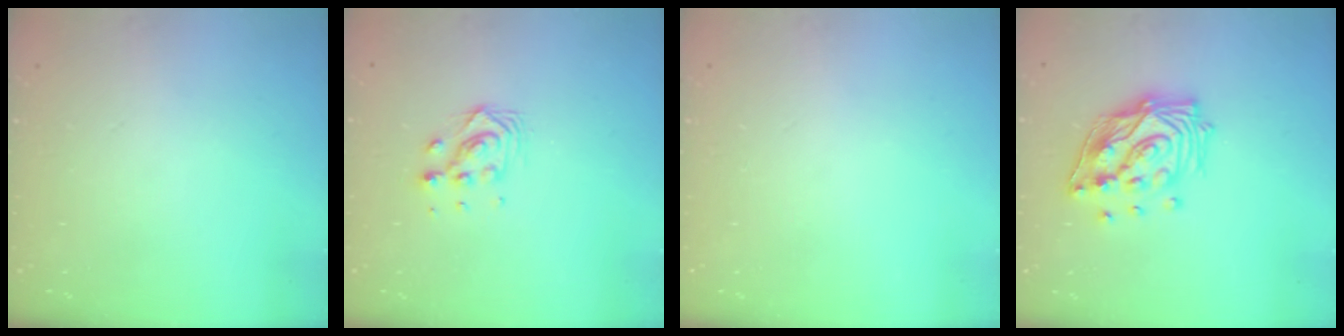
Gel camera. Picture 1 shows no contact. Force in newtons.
{"total": 6.9, "press": 6.9, "slide": 0.4}
{"total": 0.0}
{"total": 16.7, "press": 16.7, "slide": 1.2}